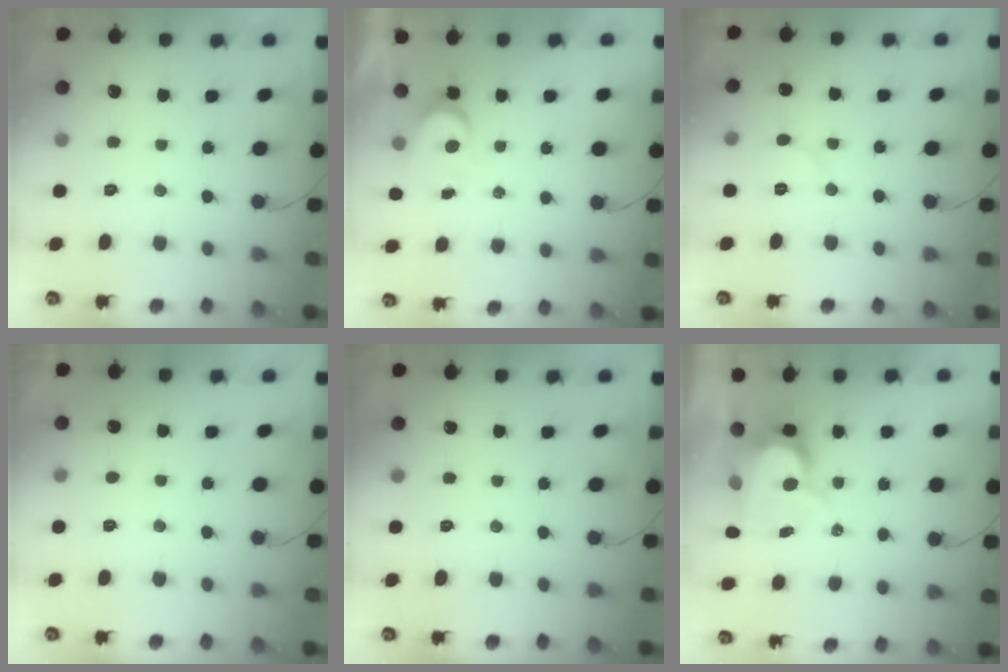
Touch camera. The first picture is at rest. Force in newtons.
{"total": 3.8, "press": 3.8, "slide": 0.3}
{"total": 6.1, "press": 6.1, "slide": 0.5}
{"total": 2.7, "press": 2.7, "slide": 0.2}
{"total": 0.0}
{"total": 9.0, "press": 9.0, "slide": 0.8}